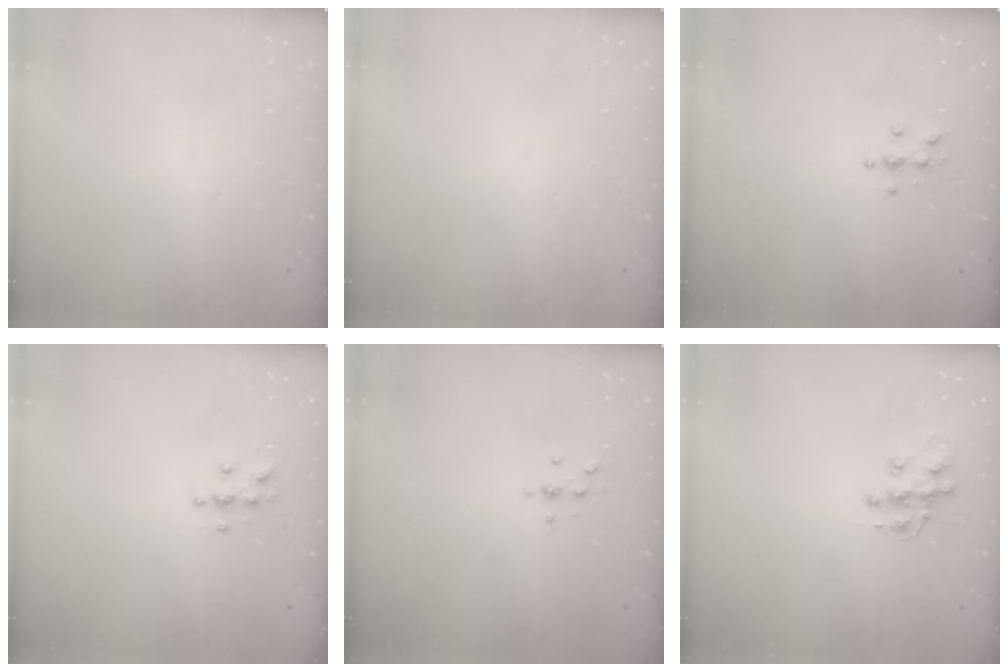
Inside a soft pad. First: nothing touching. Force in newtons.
{"total": 0.0}
{"total": 3.9, "press": 3.8, "slide": 0.4}
{"total": 4.9, "press": 4.9, "slide": 0.2}
{"total": 2.4, "press": 2.4, "slide": 0.3}
{"total": 10.7, "press": 10.7, "slide": 0.7}